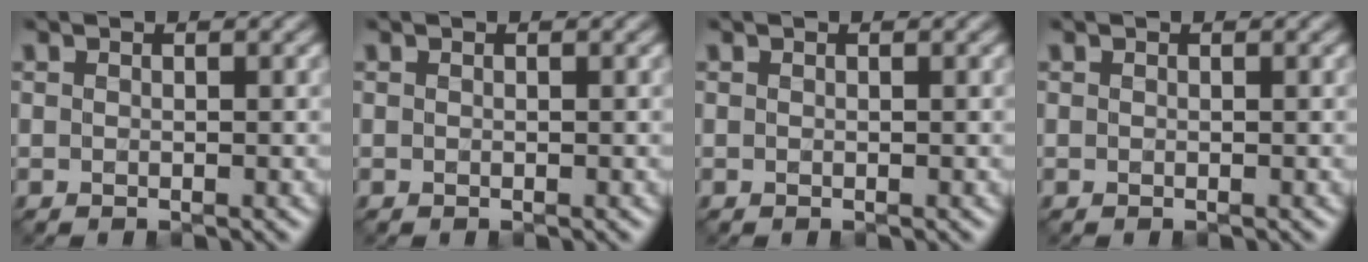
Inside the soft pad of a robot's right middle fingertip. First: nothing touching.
{"total": 0.0}
{"total": 0.0}
{"total": 0.0}